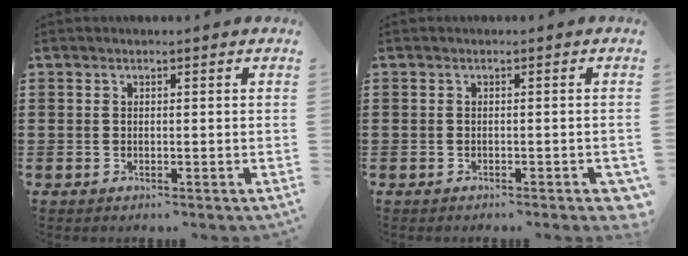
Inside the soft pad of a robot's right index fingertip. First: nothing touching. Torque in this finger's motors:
{"motor_torque": [1.87, -0.26, 1.06, 0.01]}